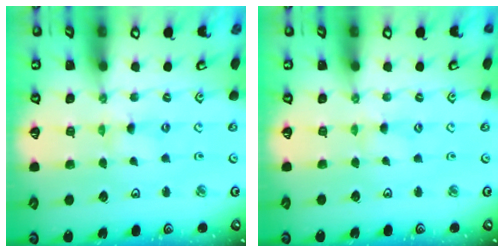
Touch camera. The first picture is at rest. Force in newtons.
{"total": 1.1, "press": 1.1, "slide": 0.2}